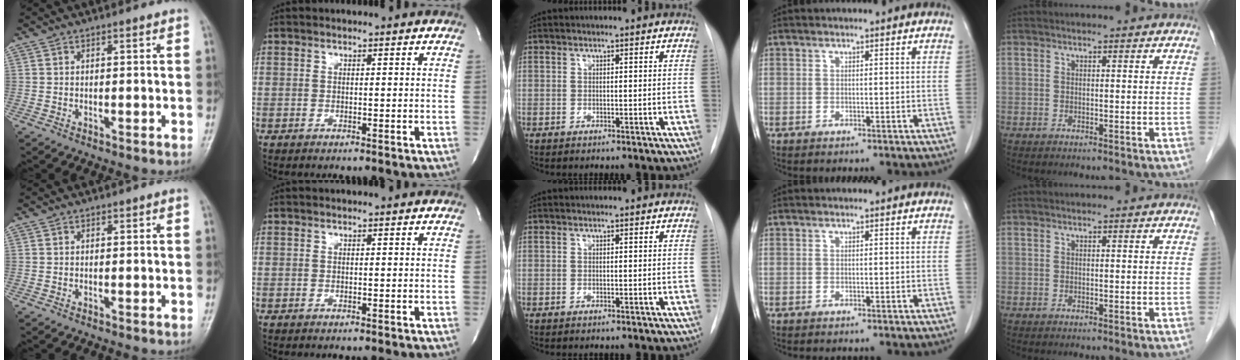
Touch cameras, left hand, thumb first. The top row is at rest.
{}